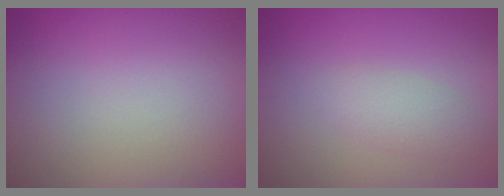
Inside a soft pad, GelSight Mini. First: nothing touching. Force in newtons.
{"total": 1.8, "press": 1.8, "slide": 0.1}